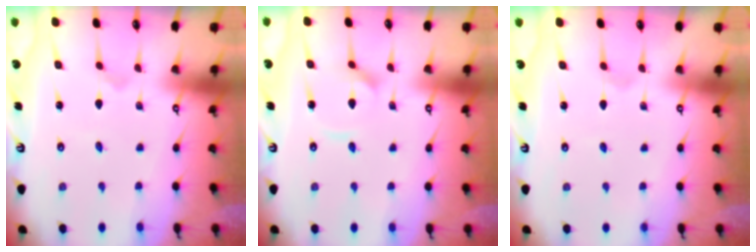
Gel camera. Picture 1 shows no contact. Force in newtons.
{"total": 6.0, "press": 6.0, "slide": 0.5}
{"total": 1.2, "press": 1.1, "slide": 0.1}